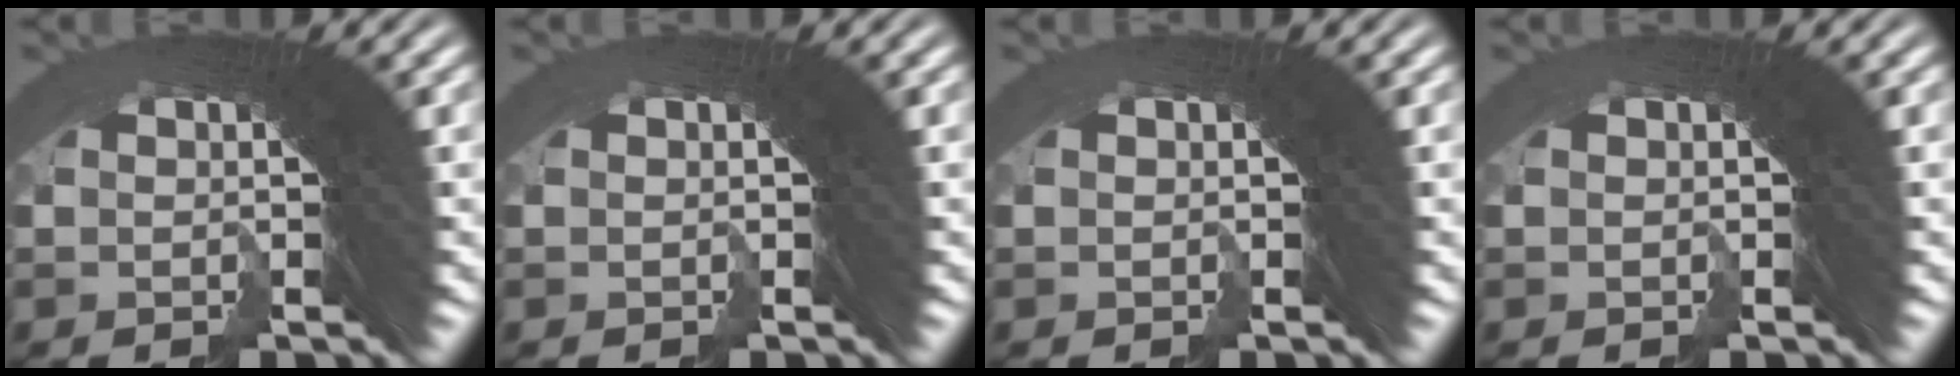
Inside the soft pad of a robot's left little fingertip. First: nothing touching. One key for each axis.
{"total": 0.0}
{"total": 0.0}
{"total": 0.0}